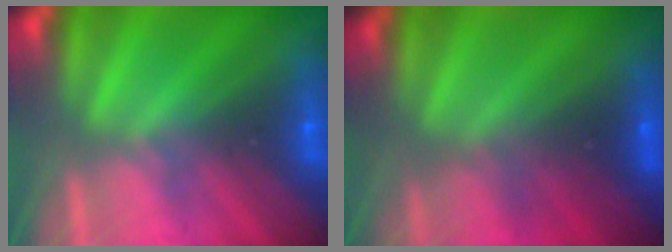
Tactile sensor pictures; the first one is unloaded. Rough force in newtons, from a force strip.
{"total": 2.6}